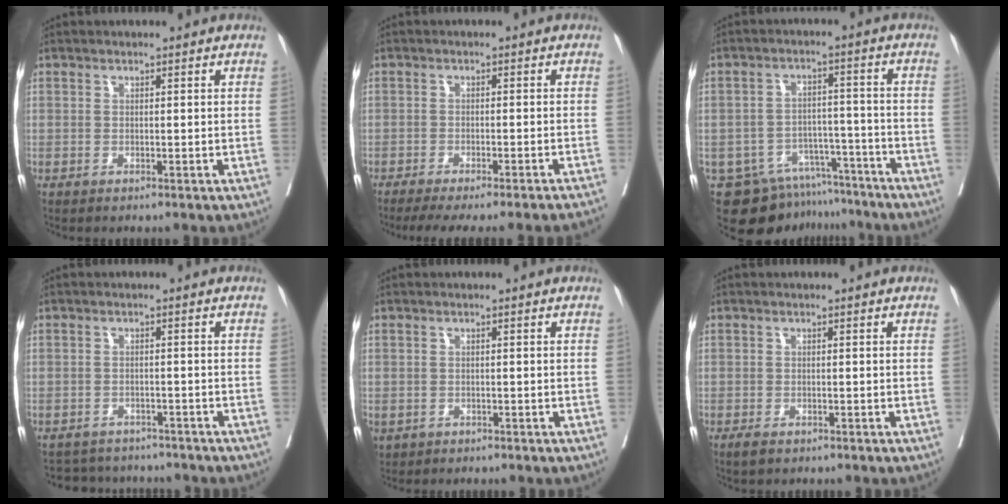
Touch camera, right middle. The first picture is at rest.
{"total": 12.9, "force": [-11.5, -0.8, 5.6], "torque": [-0.064, -0.029, -0.151]}
{"total": 11.5, "force": [-9.9, 5.8, 1.2], "torque": [-0.013, 0.033, -0.135]}
{"total": 6.9, "force": [-6.5, 2.3, 0.7], "torque": [-0.010, 0.009, -0.080]}
{"total": 2.0, "force": [-1.1, 1.6, 0.6], "torque": [-0.017, -0.003, -0.012]}
{"total": 1.4, "force": [-0.9, 0.7, 0.8], "torque": [-0.020, -0.002, -0.011]}